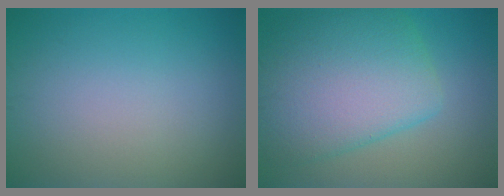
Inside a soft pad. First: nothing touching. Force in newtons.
{"total": 9.0, "press": 9.0, "slide": 0.3}